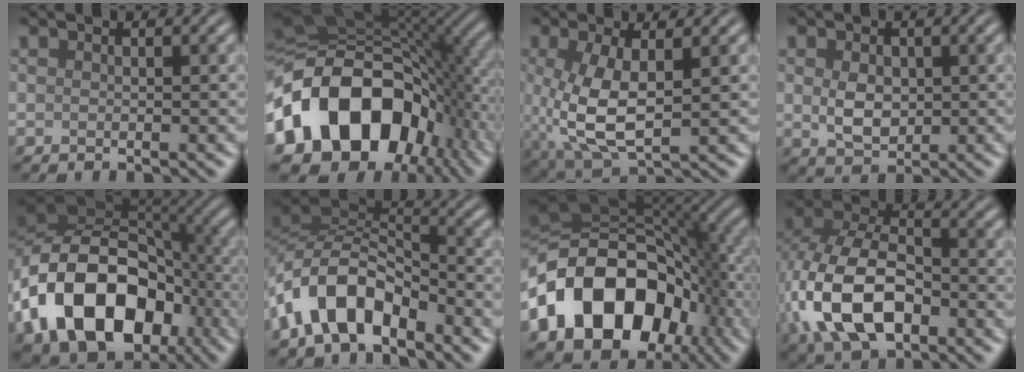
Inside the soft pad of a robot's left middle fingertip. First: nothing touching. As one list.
[{"total": 17.3, "force": [-4.2, 12.5, 11.2], "torque": [-0.192, -0.003, -0.085]}, {"total": 6.5, "force": [0.1, 2.9, 5.8], "torque": [-0.140, -0.010, 0.008]}, {"total": 3.1, "force": [0.2, 2.2, 2.2], "torque": [-0.047, -0.003, 0.007]}, {"total": 15.8, "force": [-5.7, 10.9, 9.9], "torque": [-0.186, -0.013, -0.105]}, {"total": 7.8, "force": [-4.7, 4.0, 4.8], "torque": [-0.075, 0.007, -0.097]}, {"total": 16.4, "force": [-5.4, 11.5, 10.5], "torque": [-0.181, 0.005, -0.106]}, {"total": 10.3, "force": [-3.0, 6.2, 7.7], "torque": [-0.175, -0.004, -0.065]}]